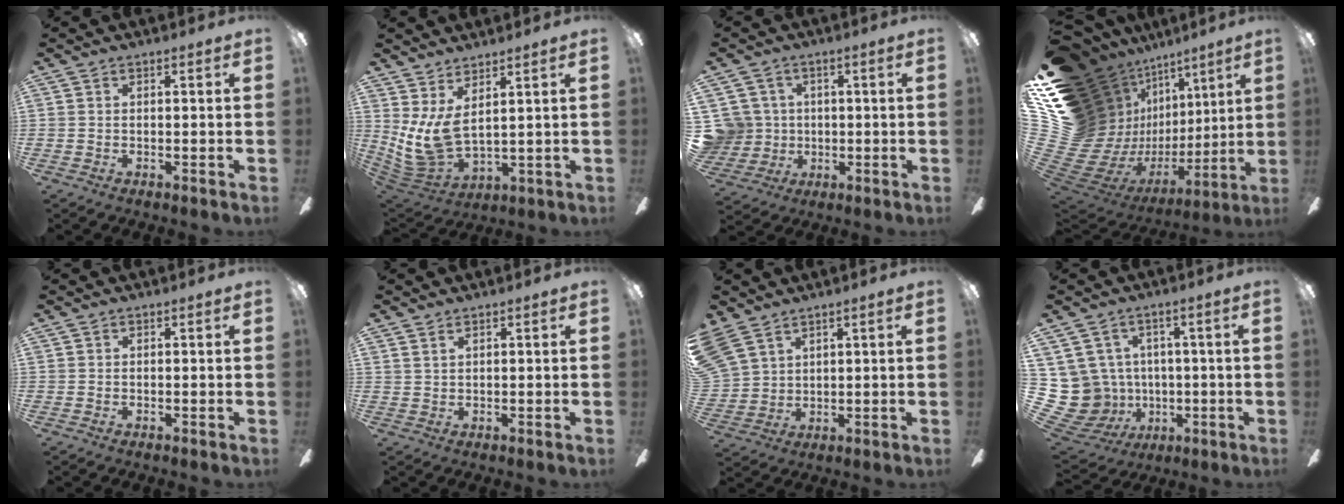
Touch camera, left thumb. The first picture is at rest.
{"total": 9.6, "force": [3.5, 4.9, 7.5], "torque": [-0.184, -0.033, 0.071]}
{"total": 8.3, "force": [1.4, 8.1, 1.3], "torque": [-0.061, -0.004, 0.035]}
{"total": 22.1, "force": [7.4, 17.0, 11.9], "torque": [-0.200, -0.115, 0.223]}
{"total": 0.0}
{"total": 1.4, "force": [1.2, 0.6, 0.4], "torque": [-0.009, -0.001, 0.024]}
{"total": 7.8, "force": [5.9, 4.4, 2.5], "torque": [-0.077, -0.016, 0.119]}
{"total": 11.7, "force": [1.1, 11.3, 3.0], "torque": [-0.116, -0.018, 0.040]}